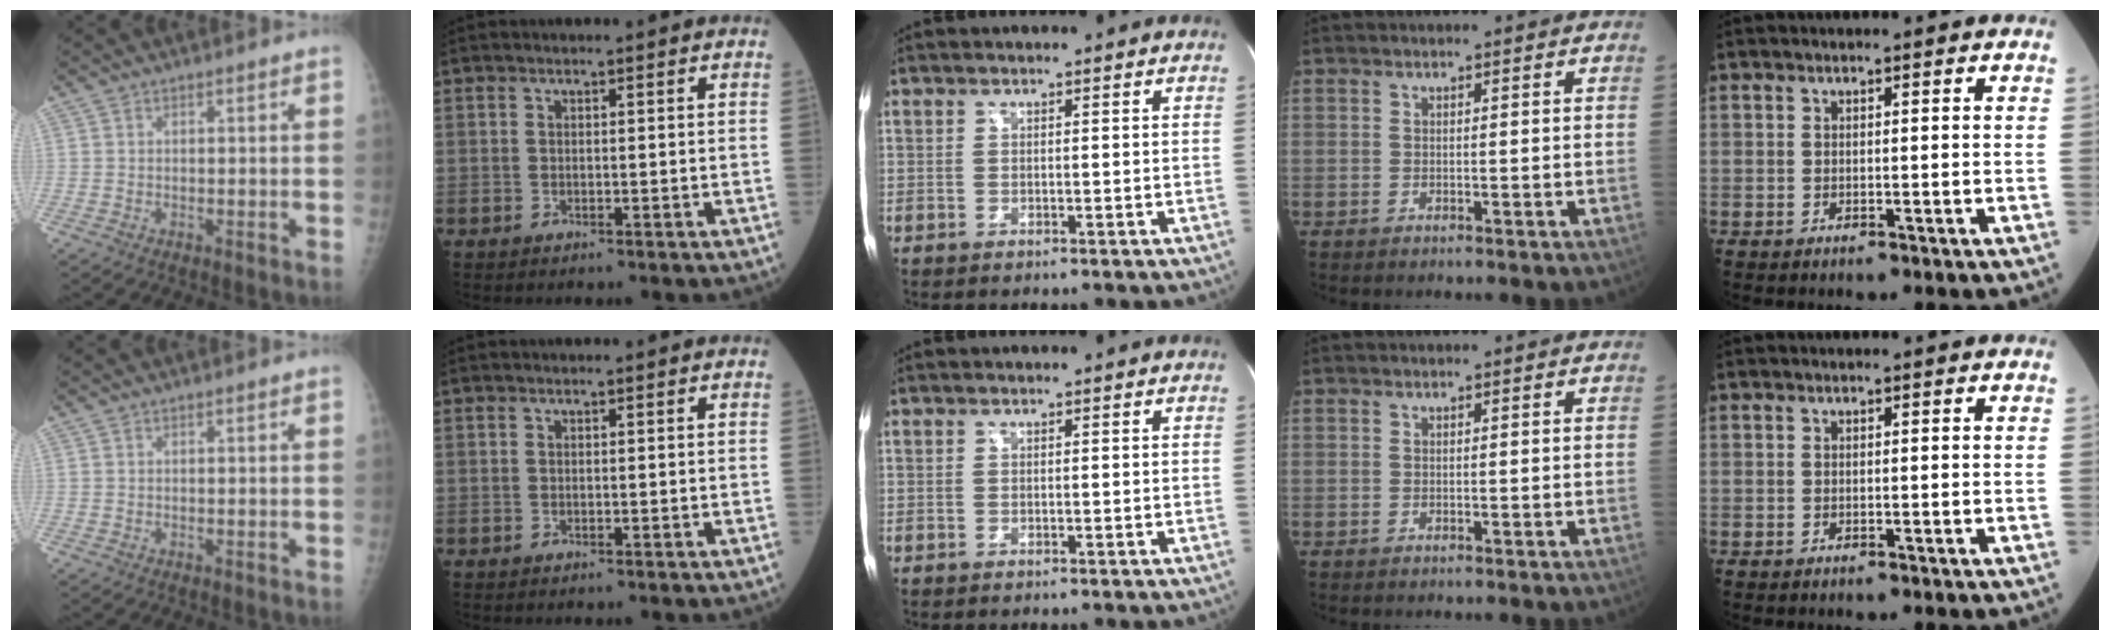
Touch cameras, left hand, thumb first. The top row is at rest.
{}